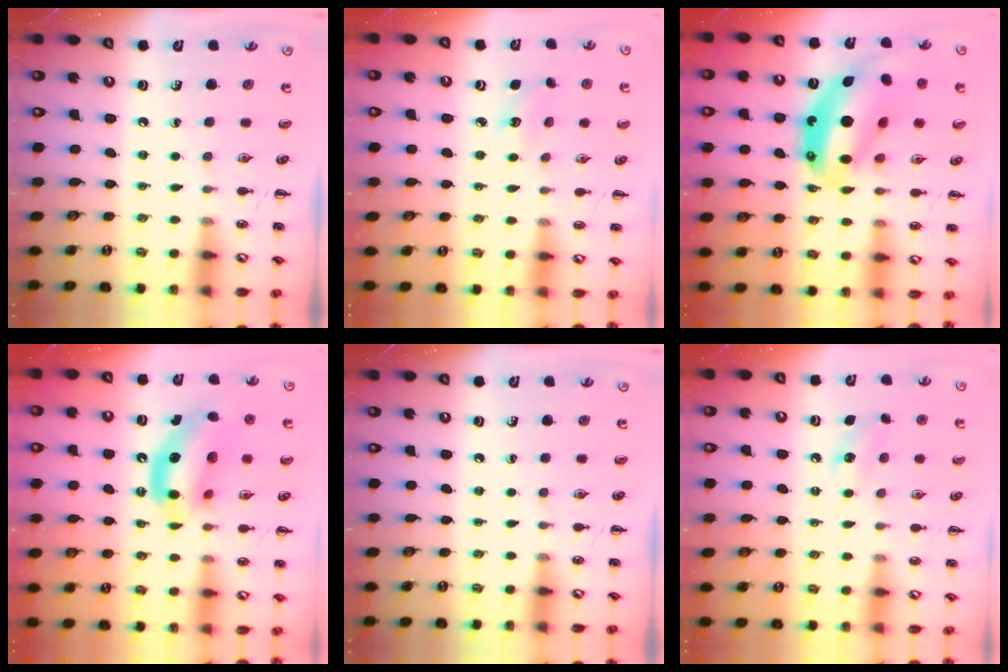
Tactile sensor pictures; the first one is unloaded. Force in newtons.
{"total": 3.6, "press": 3.4, "slide": 0.9}
{"total": 15.6, "press": 15.0, "slide": 4.4}
{"total": 13.1, "press": 12.7, "slide": 3.4}
{"total": 0.0}
{"total": 7.4, "press": 7.1, "slide": 1.7}